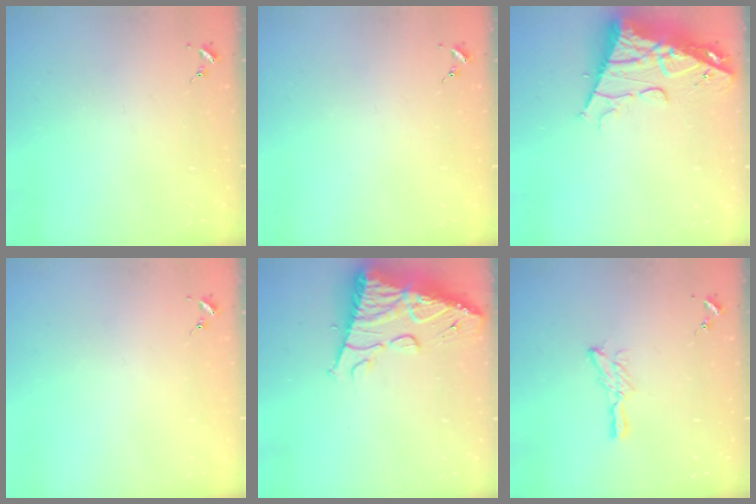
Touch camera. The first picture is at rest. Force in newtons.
{"total": 0.0}
{"total": 15.2, "press": 15.1, "slide": 1.8}
{"total": 0.0}
{"total": 16.3, "press": 16.3, "slide": 1.7}
{"total": 6.1, "press": 6.0, "slide": 0.7}